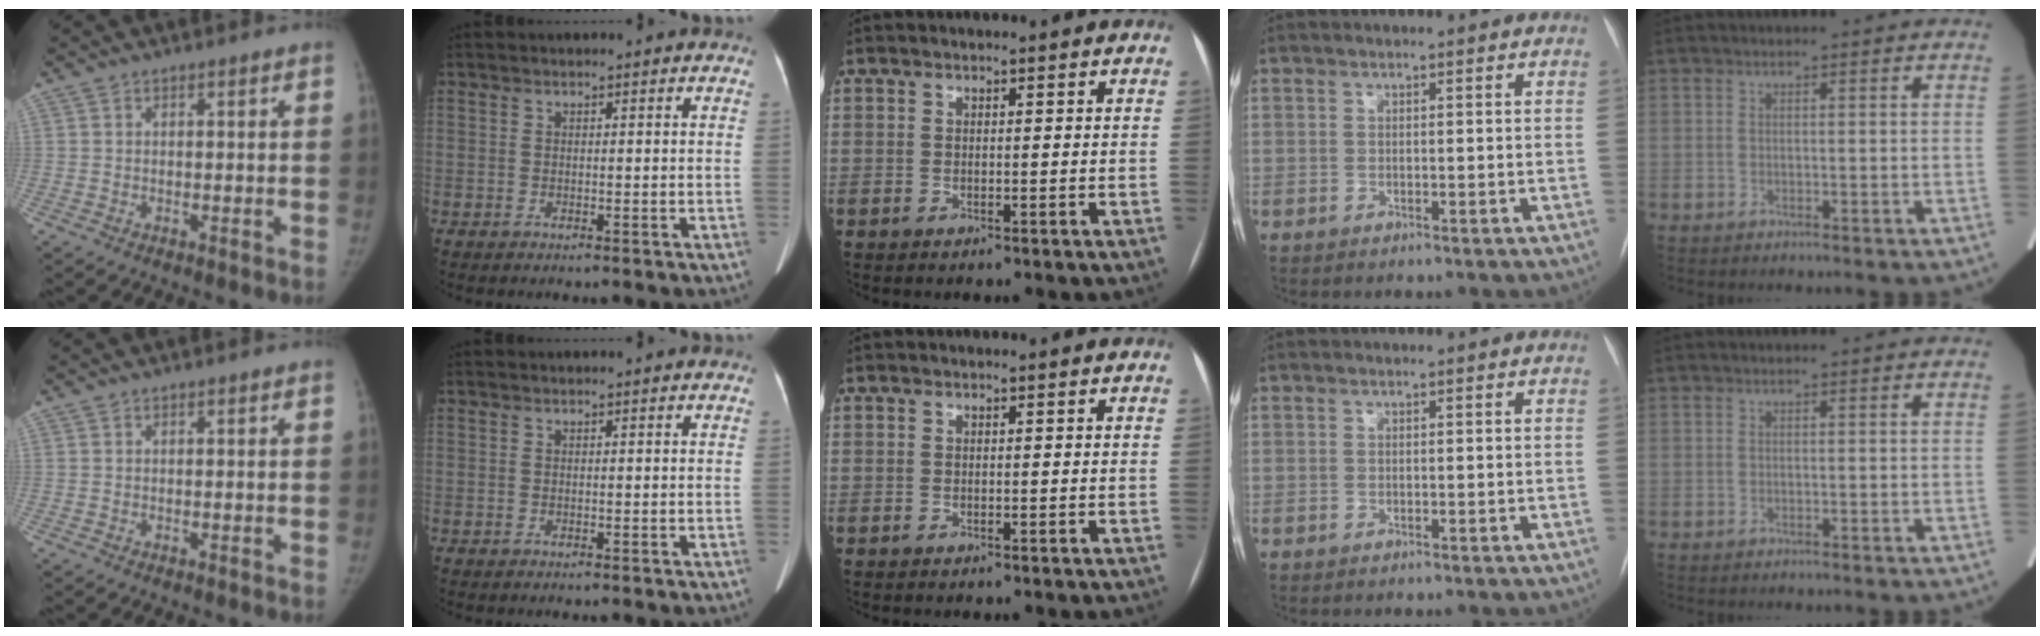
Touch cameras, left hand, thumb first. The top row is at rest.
{}